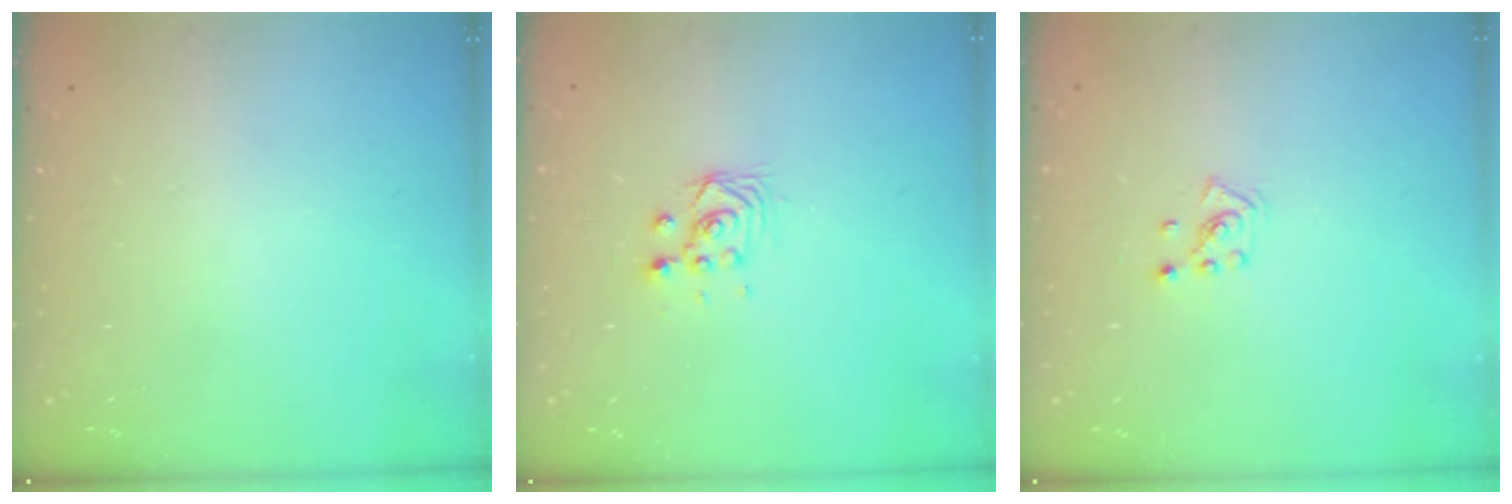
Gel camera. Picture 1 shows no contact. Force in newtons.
{"total": 3.0, "press": 3.0, "slide": 0.1}
{"total": 2.6, "press": 2.6, "slide": 0.5}